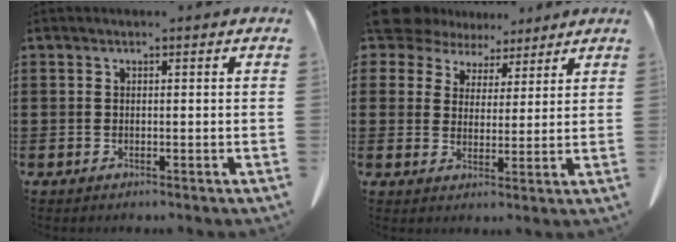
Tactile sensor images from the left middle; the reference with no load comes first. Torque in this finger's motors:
{"motor_torque": [0.01, 0.20, 0.15, 0.04]}